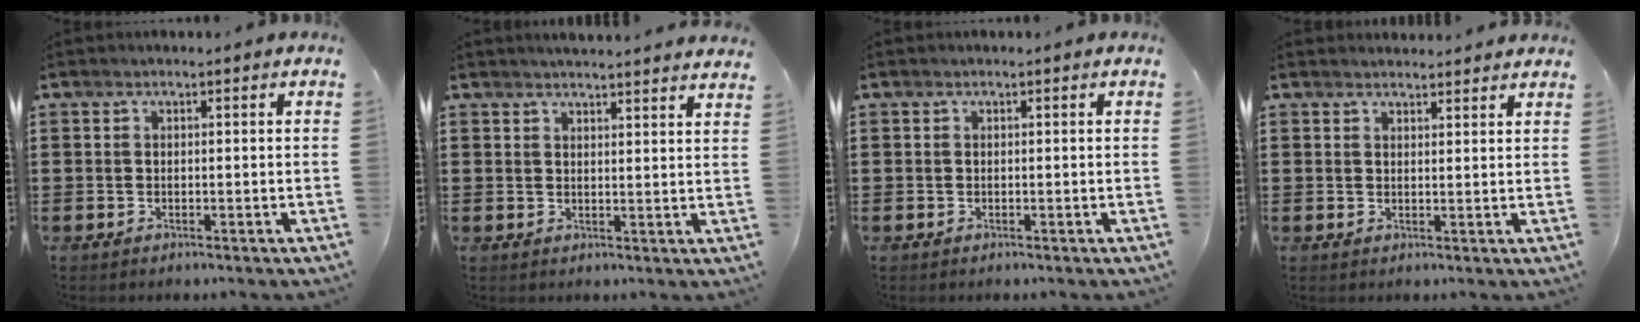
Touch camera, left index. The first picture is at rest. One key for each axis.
{"total": 2.7, "fx": 2.7, "fy": -0.5, "fz": 0.0, "tx": -0.008, "ty": -0.012, "tz": 0.049}
{"total": 0.0}
{"total": 1.9, "fx": 1.9, "fy": 0.1, "fz": -0.1, "tx": -0.004, "ty": -0.002, "tz": 0.038}